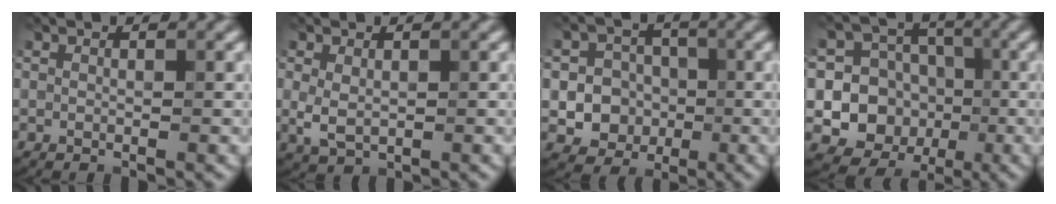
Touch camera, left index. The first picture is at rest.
{"total": 2.3, "force": [0.2, 1.5, 1.7], "torque": [-0.038, -0.002, 0.008]}
{"total": 6.0, "force": [-1.2, 5.5, 2.2], "torque": [-0.016, 0.005, -0.041]}
{"total": 11.5, "force": [-1.7, 11.0, 2.9], "torque": [-0.057, 0.004, -0.037]}